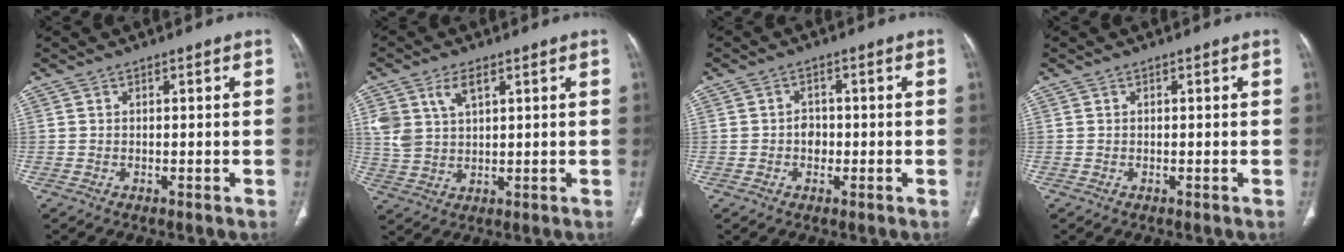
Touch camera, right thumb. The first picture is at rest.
{"total": 7.0, "force": [3.3, 3.9, 4.9], "torque": [-0.095, -0.009, 0.072]}
{"total": 2.6, "force": [-0.5, 2.1, 1.4], "torque": [-0.008, 0.007, -0.010]}
{"total": 0.0}